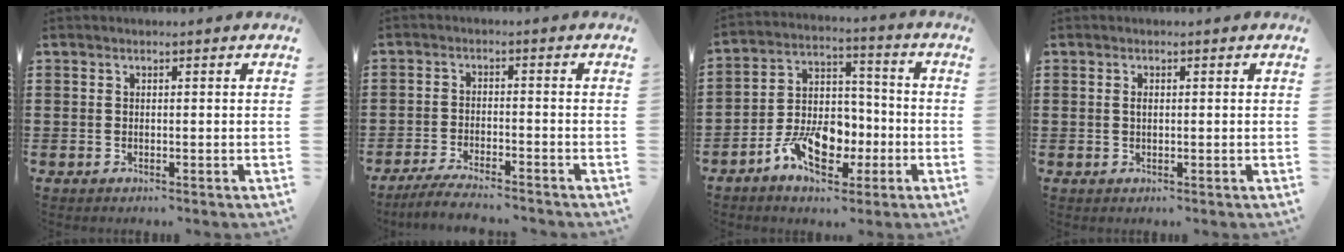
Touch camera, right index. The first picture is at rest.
{"total": 4.2, "force": [-4.0, 0.0, 1.5], "torque": [-0.031, -0.004, -0.078]}
{"total": 9.9, "force": [-4.3, 6.2, 6.5], "torque": [-0.132, 0.011, -0.077]}
{"total": 0.7, "force": [0.0, 0.3, 0.7], "torque": [-0.015, 0.001, 0.000]}